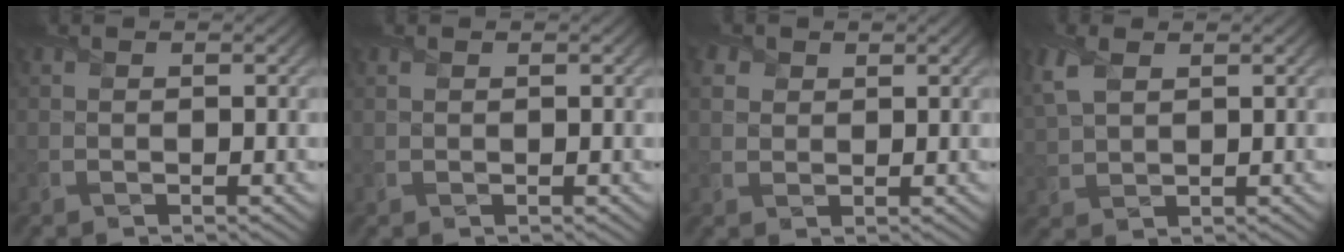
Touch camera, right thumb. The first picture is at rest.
{"total": 0.8, "force": [0.5, 0.3, 0.5], "torque": [-0.016, 0.003, 0.012]}
{"total": 2.3, "force": [1.2, 1.7, 0.9], "torque": [-0.029, 0.003, 0.022]}
{"total": 6.2, "force": [3.0, 3.4, 4.2], "torque": [-0.138, 0.016, 0.061]}